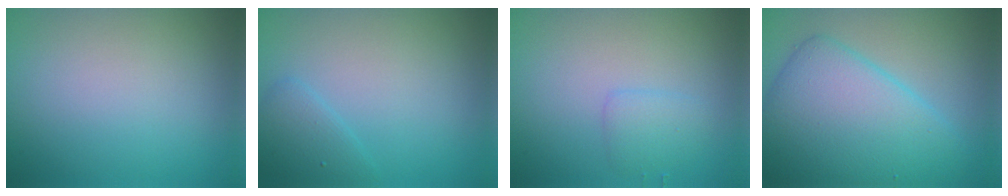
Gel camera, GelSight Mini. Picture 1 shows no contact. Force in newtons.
{"total": 1.8, "press": 1.8, "slide": 0.1}
{"total": 1.5, "press": 1.5, "slide": 0.2}
{"total": 9.4, "press": 9.4, "slide": 0.1}